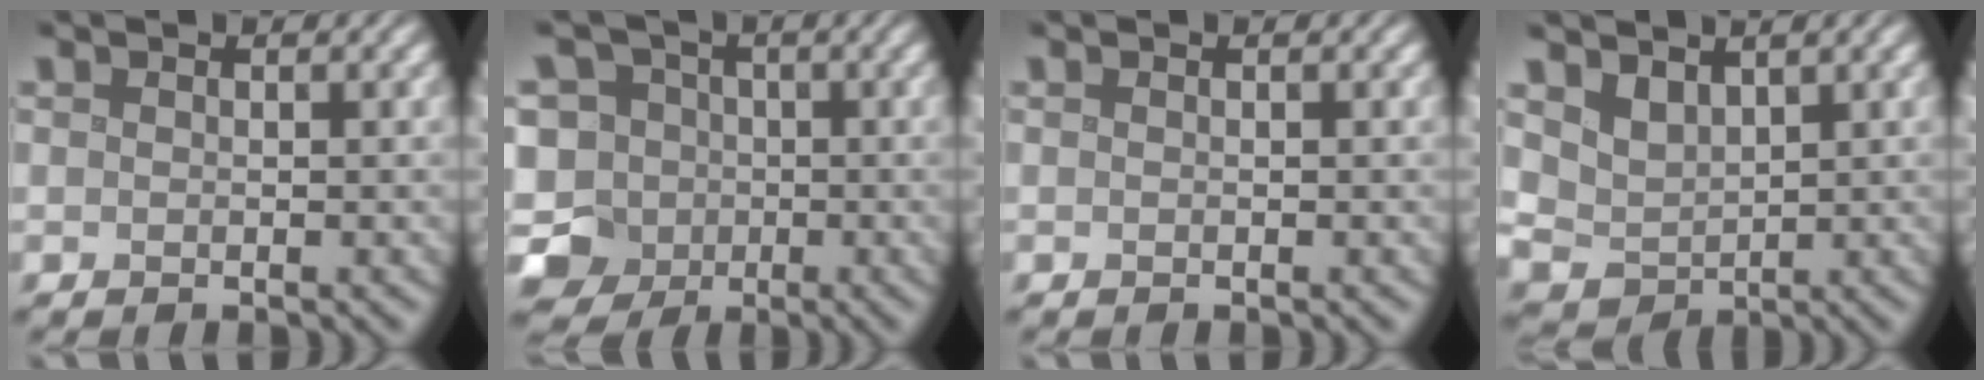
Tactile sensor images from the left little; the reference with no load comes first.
{"total": 8.1, "force": [-2.4, 7.3, 2.7], "torque": [-0.059, 0.014, -0.067]}
{"total": 0.0}
{"total": 2.9, "force": [1.6, 2.0, 1.2], "torque": [-0.032, -0.007, 0.029]}